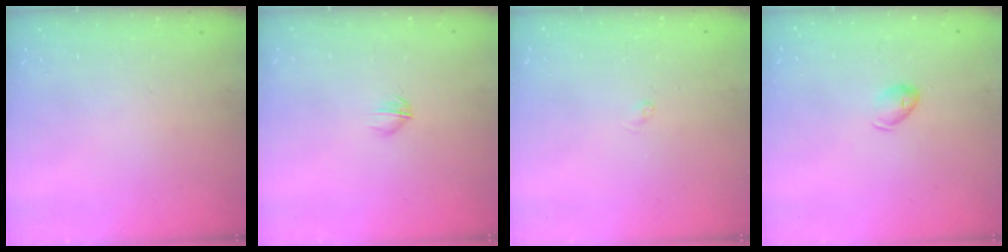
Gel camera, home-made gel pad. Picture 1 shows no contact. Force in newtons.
{"total": 2.7, "press": 2.6, "slide": 0.8}
{"total": 2.2, "press": 2.2, "slide": 0.2}
{"total": 6.4, "press": 6.3, "slide": 1.1}